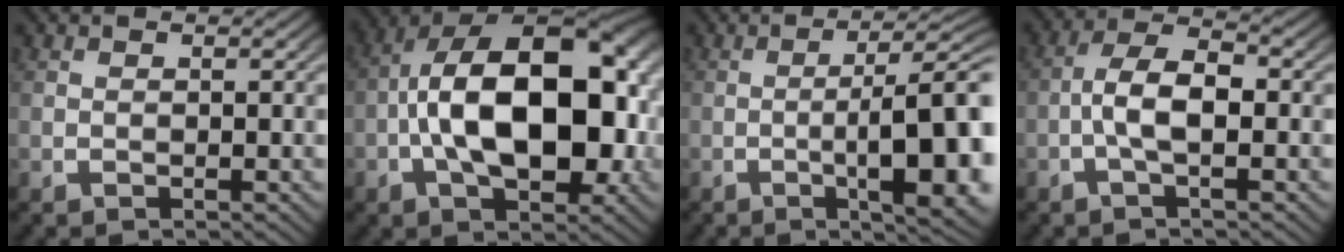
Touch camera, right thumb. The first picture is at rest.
{"total": 19.8, "force": [-0.2, 12.1, 15.7], "torque": [-0.257, -0.038, 0.007]}
{"total": 10.7, "force": [-1.5, 4.1, 9.8], "torque": [-0.152, -0.022, -0.009]}
{"total": 5.3, "force": [-0.6, 2.5, 4.6], "torque": [-0.099, -0.010, -0.012]}